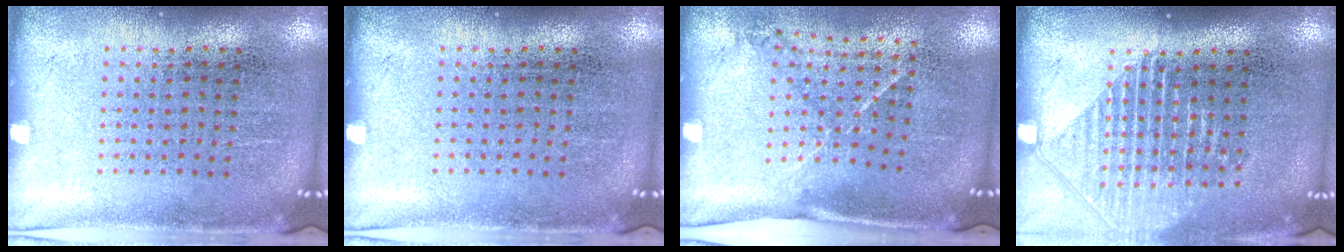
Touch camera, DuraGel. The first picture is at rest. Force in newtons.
{"total": 0.0}
{"total": 1.6, "press": 1.0, "slide": 1.3}
{"total": 1.5, "press": 1.4, "slide": 0.6}